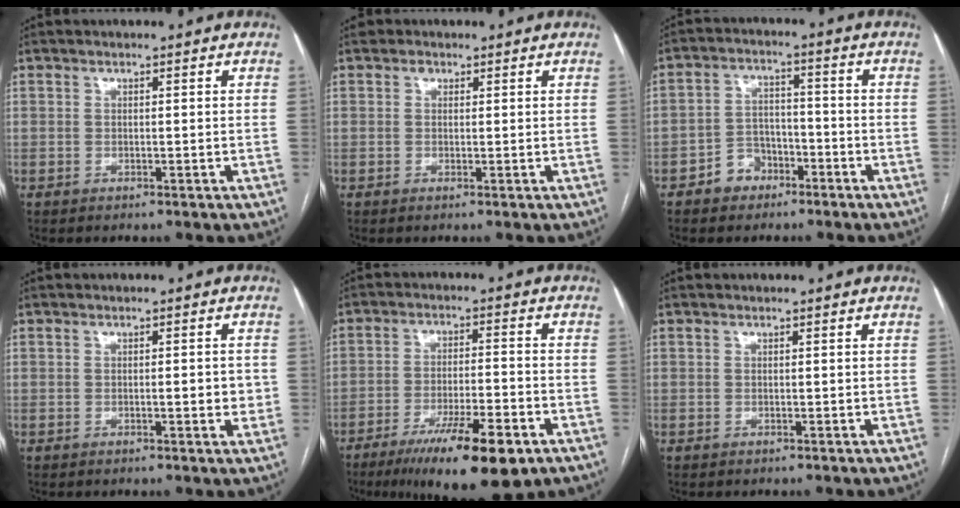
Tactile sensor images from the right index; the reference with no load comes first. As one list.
[{"total": 1.0, "force": [0.3, 0.8, 0.3], "torque": [0.000, 0.001, 0.002]}, {"total": 5.4, "force": [-3.3, 3.9, 1.7], "torque": [-0.028, 0.018, -0.055]}, {"total": 2.5, "force": [-0.2, 0.8, 2.3], "torque": [-0.037, 0.000, -0.003]}, {"total": 14.7, "force": [-9.1, 2.3, 11.2], "torque": [-0.169, -0.026, -0.145]}, {"total": 0.0}]